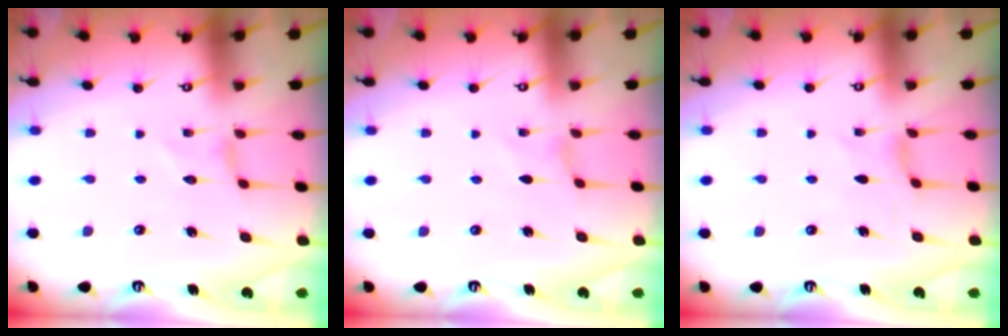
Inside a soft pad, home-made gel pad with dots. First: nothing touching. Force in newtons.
{"total": 0.7, "press": 0.6, "slide": 0.1}
{"total": 1.6, "press": 1.6, "slide": 0.3}